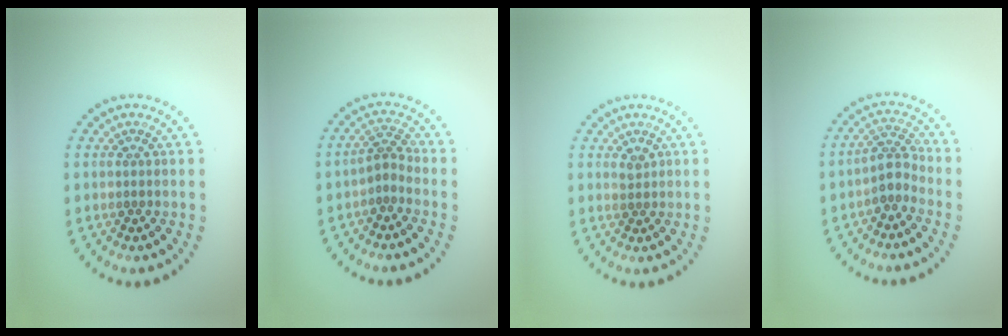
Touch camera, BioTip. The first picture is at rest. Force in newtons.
{"total": 1.9, "press": 1.2, "slide": 1.4}
{"total": 0.7, "press": 0.7, "slide": 0.2}
{"total": 2.4, "press": 1.7, "slide": 1.7}